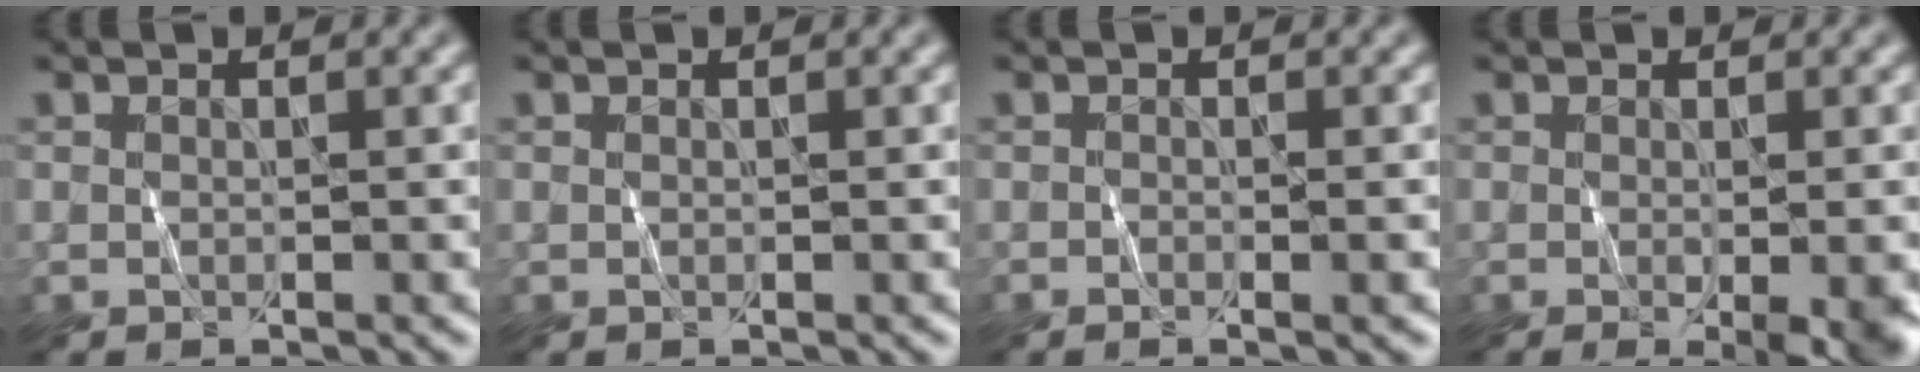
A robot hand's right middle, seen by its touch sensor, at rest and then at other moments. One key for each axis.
{"total": 0.0}
{"total": 0.7, "fx": -0.3, "fy": 0.1, "fz": 0.6, "tx": 0.000, "ty": 0.001, "tz": -0.007}
{"total": 4.3, "fx": -1.0, "fy": 1.1, "fz": 4.0, "tx": -0.042, "ty": -0.009, "tz": -0.006}